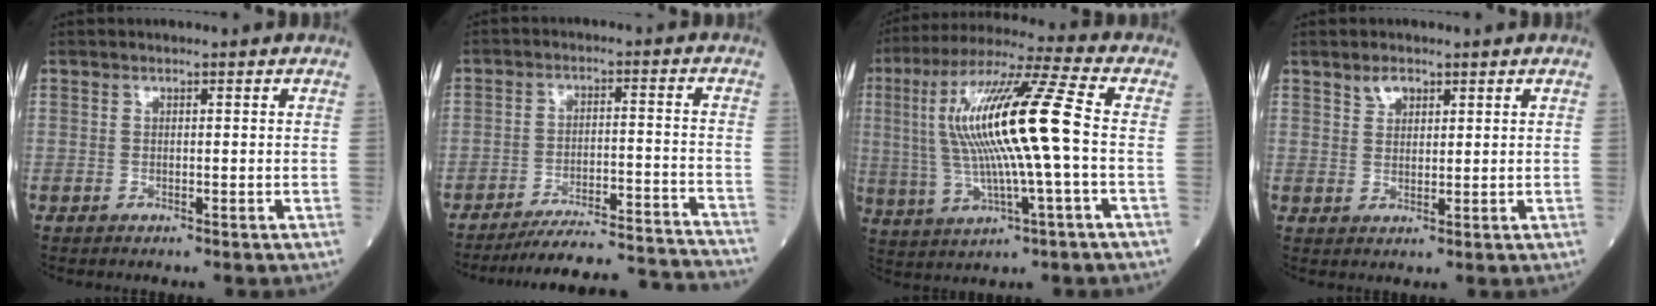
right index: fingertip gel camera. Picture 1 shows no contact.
{"total": 18.5, "force": [-18.0, 0.2, 4.1], "torque": [-0.046, 0.002, -0.242]}
{"total": 17.6, "force": [1.0, 0.9, 17.6], "torque": [-0.353, 0.021, 0.017]}
{"total": 2.4, "force": [1.7, 1.3, 1.1], "torque": [-0.022, 0.003, 0.035]}